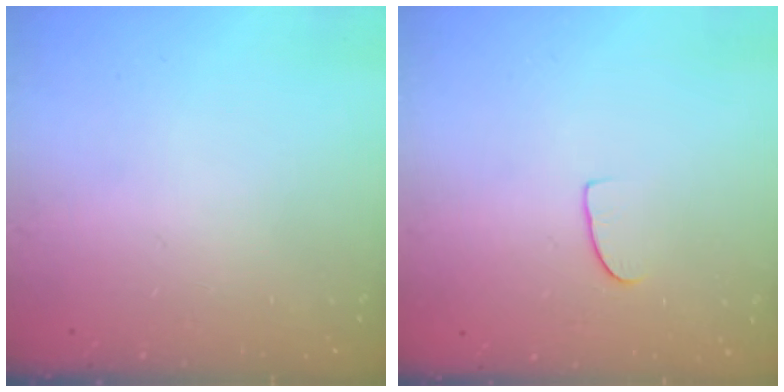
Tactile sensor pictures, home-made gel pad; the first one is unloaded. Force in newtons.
{"total": 5.3, "press": 5.3, "slide": 0.5}